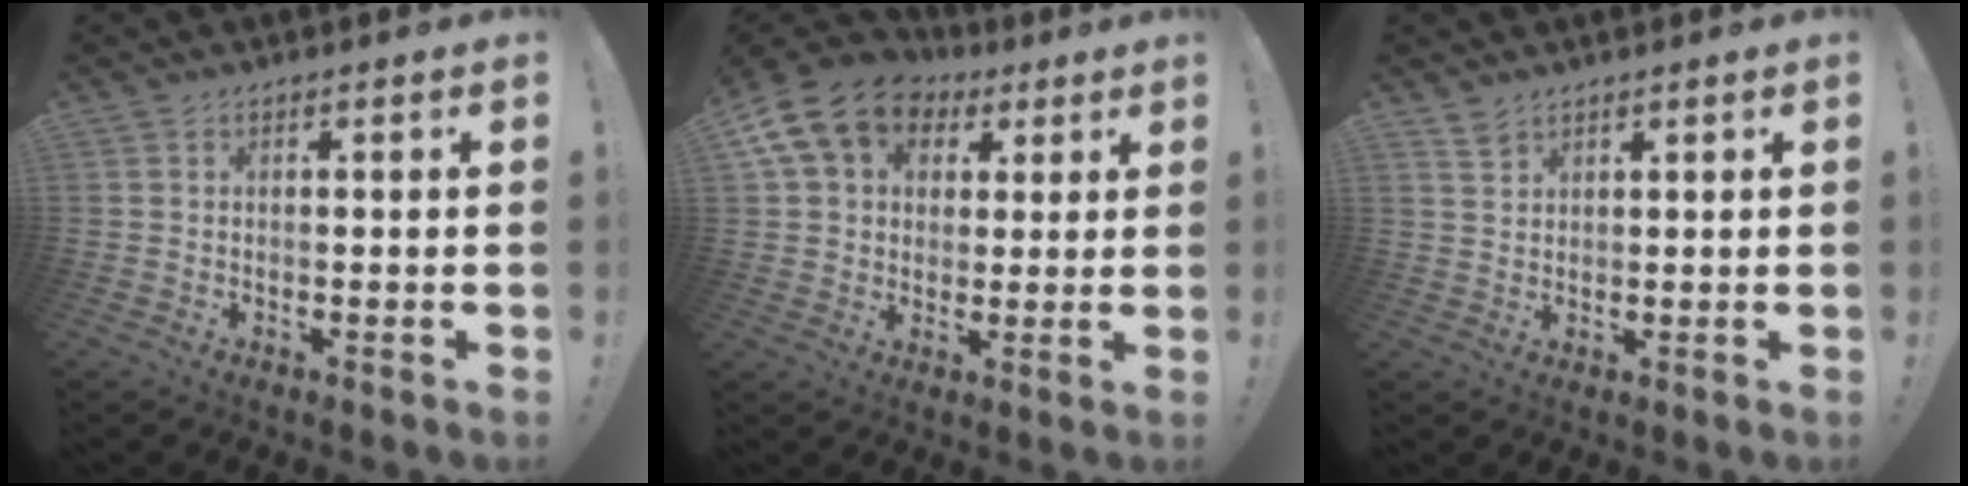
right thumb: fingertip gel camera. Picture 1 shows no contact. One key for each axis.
{"total": 14.8, "fx": 6.3, "fy": 11.3, "fz": 7.3, "tx": -0.107, "ty": -0.023, "tz": 0.123}
{"total": 3.0, "fx": 2.4, "fy": 1.4, "fz": 0.8, "tx": -0.009, "ty": -0.016, "tz": 0.046}